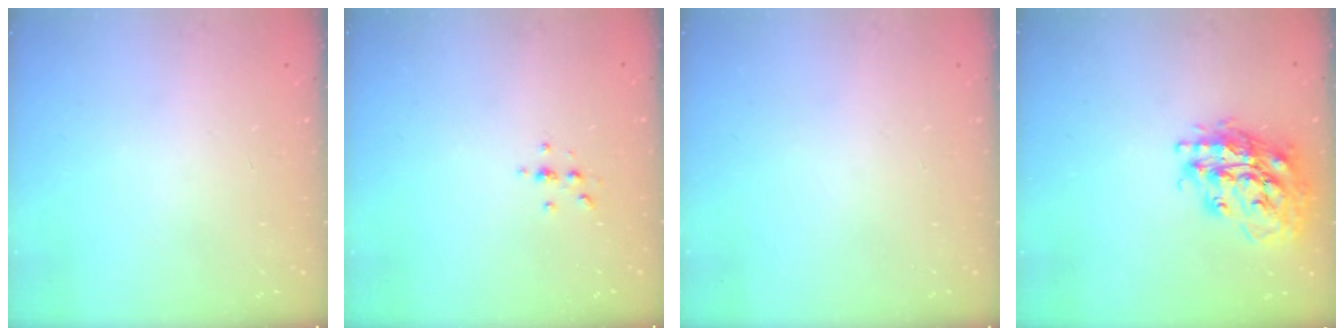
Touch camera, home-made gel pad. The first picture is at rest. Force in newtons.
{"total": 2.4, "press": 2.4, "slide": 0.3}
{"total": 0.0}
{"total": 21.2, "press": 21.1, "slide": 2.1}